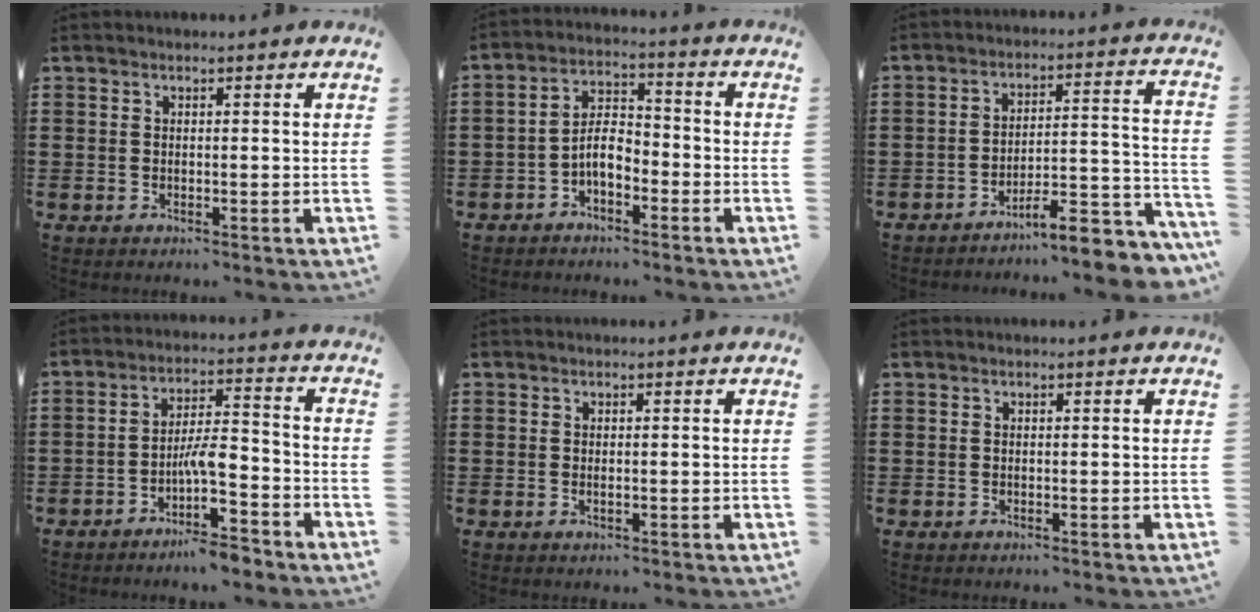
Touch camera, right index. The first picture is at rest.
{"total": 4.9, "force": [-2.3, 2.3, 3.7], "torque": [-0.080, 0.008, -0.048]}
{"total": 7.3, "force": [-6.1, 1.3, 3.8], "torque": [-0.054, 0.001, -0.113]}
{"total": 7.3, "force": [-4.4, 2.0, 5.4], "torque": [-0.105, 0.002, -0.087]}
{"total": 0.6, "force": [0.0, 0.1, 0.6], "torque": [-0.013, -0.003, 0.002]}
{"total": 0.0}